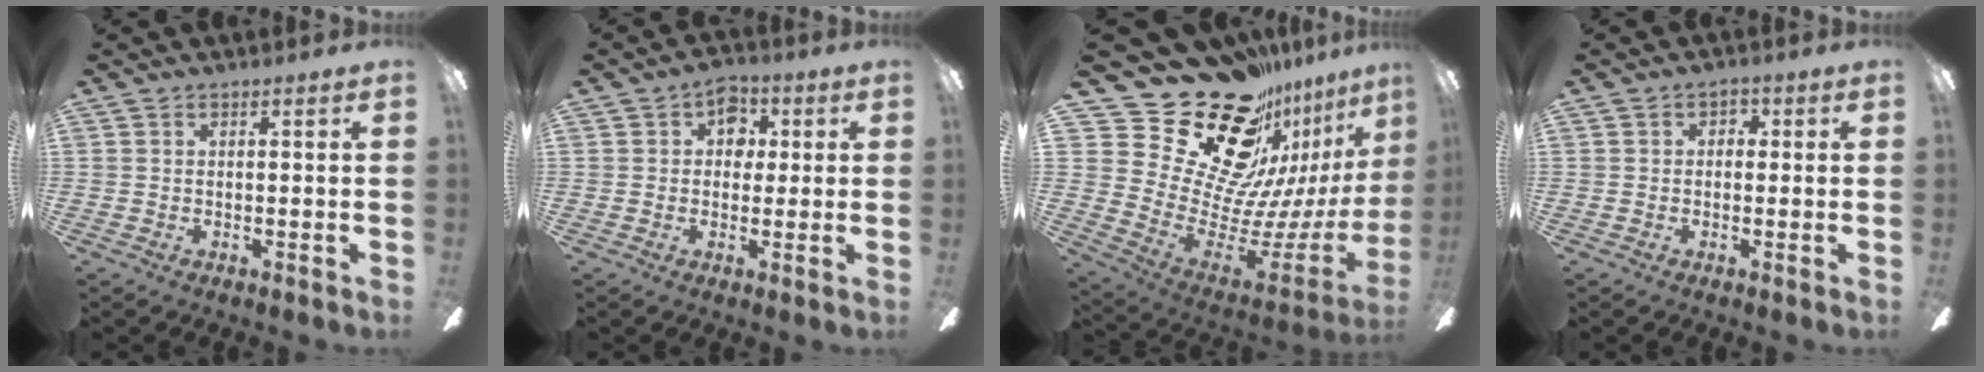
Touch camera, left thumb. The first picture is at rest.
{"total": 6.0, "force": [1.5, 4.8, 3.3], "torque": [-0.034, 0.005, 0.021]}
{"total": 31.0, "force": [19.6, 16.9, 17.1], "torque": [-0.287, -0.177, 0.407]}
{"total": 2.1, "force": [-0.4, 1.7, 1.1], "torque": [-0.013, 0.007, -0.011]}